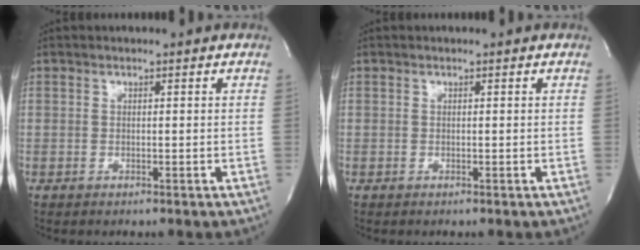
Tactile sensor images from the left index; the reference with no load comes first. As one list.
[{"total": 0.0}]